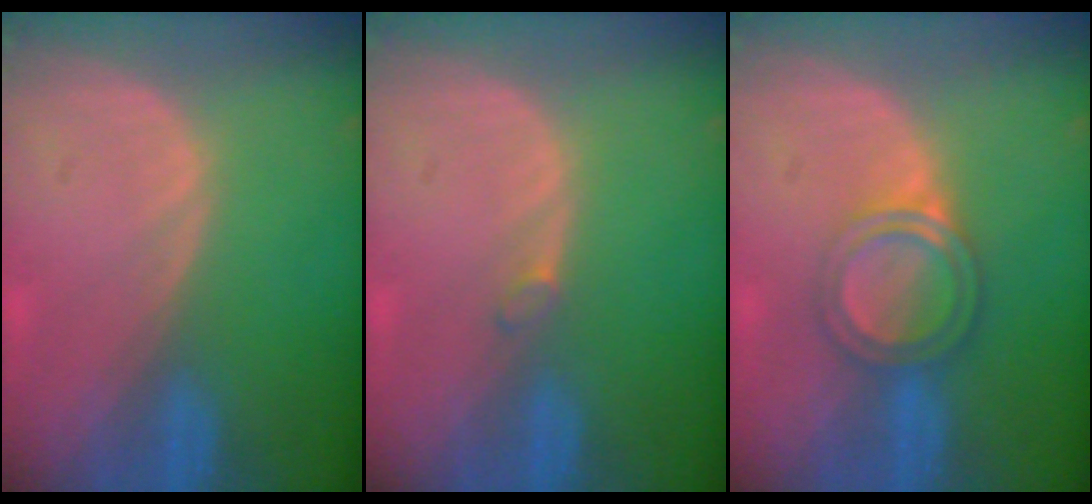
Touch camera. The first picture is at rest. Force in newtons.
{"total": 0.9, "press": 0.8, "slide": 0.2}
{"total": 5.1, "press": 4.7, "slide": 2.1}